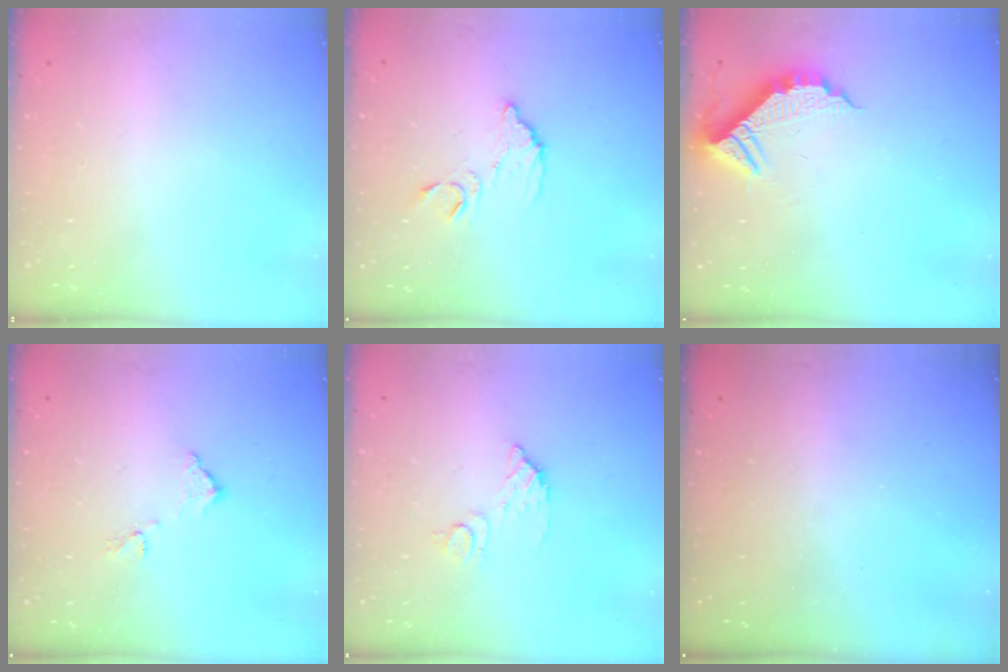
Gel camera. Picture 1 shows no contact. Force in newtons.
{"total": 10.1, "press": 10.1, "slide": 0.4}
{"total": 9.5, "press": 9.4, "slide": 0.9}
{"total": 7.5, "press": 7.5, "slide": 0.3}
{"total": 7.2, "press": 7.2, "slide": 0.5}
{"total": 2.9, "press": 2.9, "slide": 0.3}